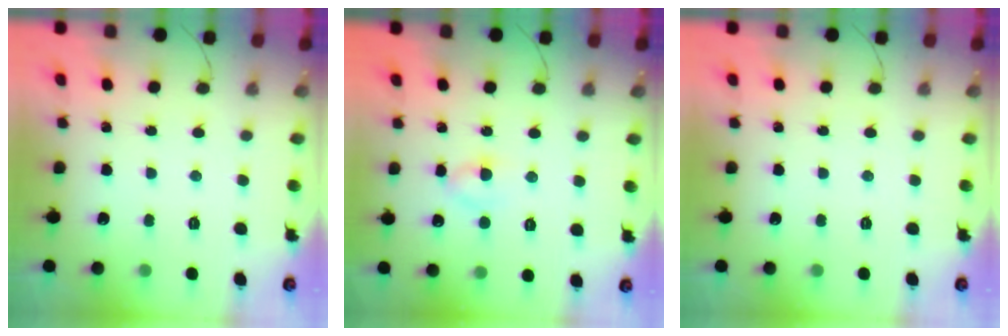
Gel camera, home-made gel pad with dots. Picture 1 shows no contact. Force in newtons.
{"total": 2.9, "press": 2.6, "slide": 1.3}
{"total": 0.0}